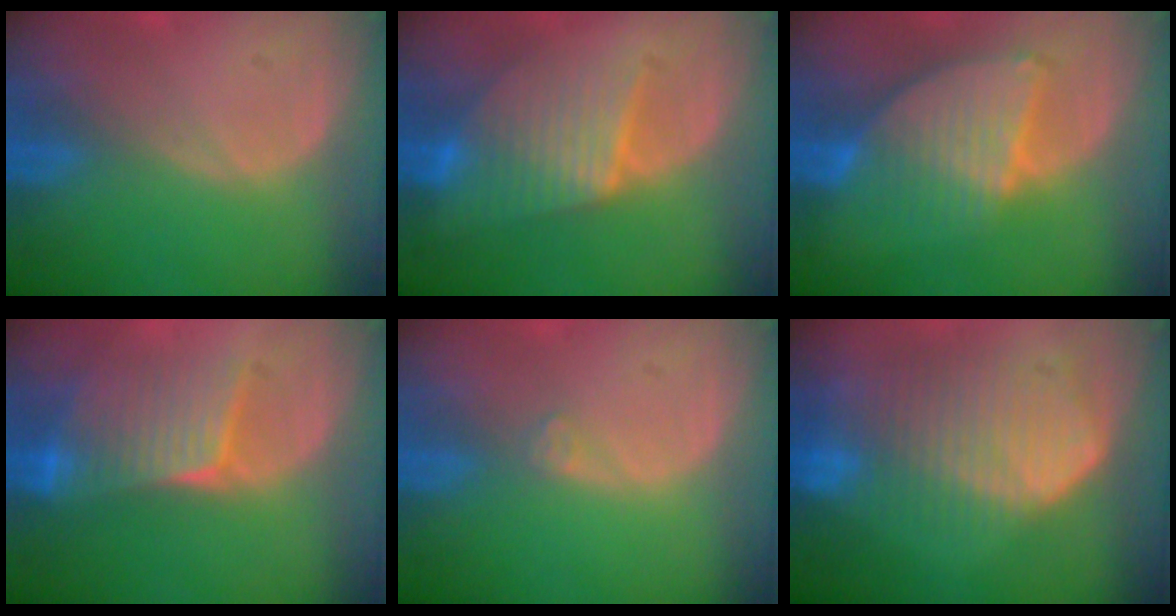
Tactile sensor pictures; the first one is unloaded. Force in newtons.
{"total": 7.6, "press": 7.6, "slide": 0.2}
{"total": 8.0, "press": 7.1, "slide": 3.6}
{"total": 6.8, "press": 6.8, "slide": 0.5}
{"total": 0.9, "press": 0.8, "slide": 0.2}
{"total": 10.5, "press": 9.1, "slide": 5.2}